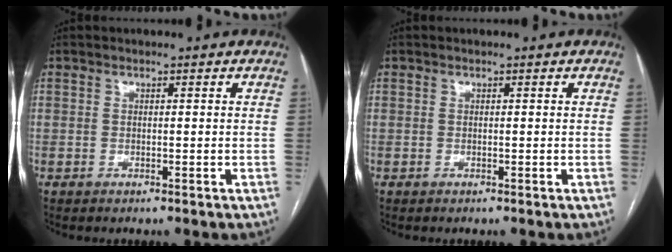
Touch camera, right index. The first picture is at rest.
{"total": 0.0}